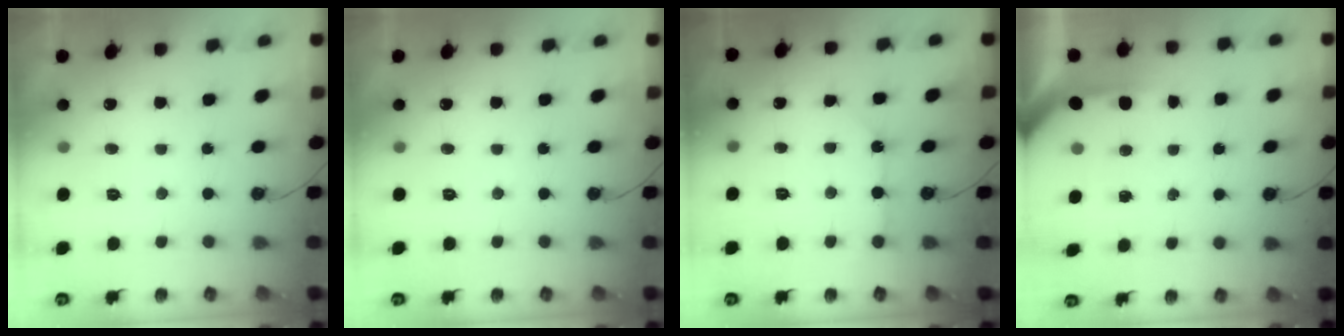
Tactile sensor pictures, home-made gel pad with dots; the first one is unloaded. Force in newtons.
{"total": 0.0}
{"total": 3.9, "press": 3.9, "slide": 0.5}
{"total": 4.0, "press": 4.0, "slide": 0.3}